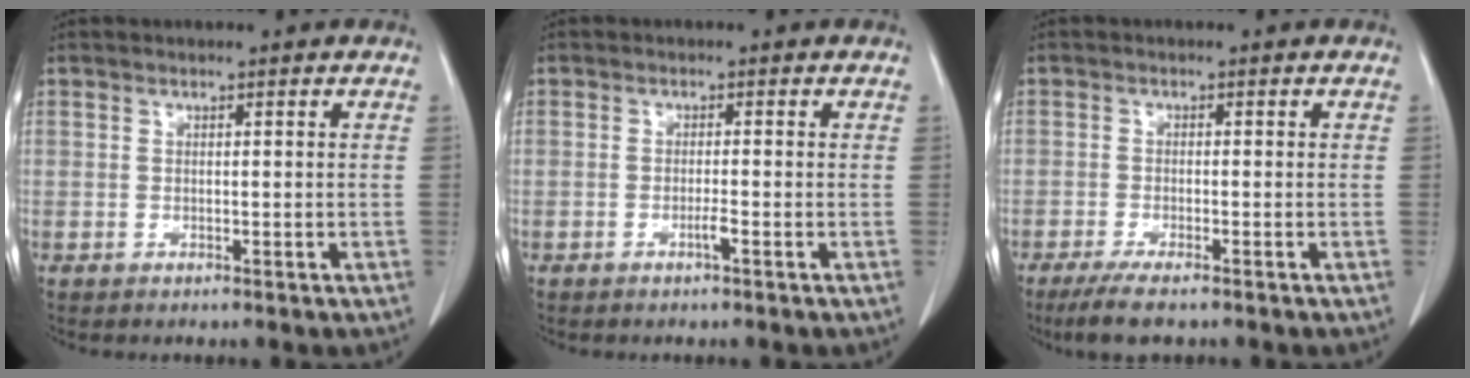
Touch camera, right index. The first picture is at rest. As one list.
[{"total": 1.3, "force": [-0.7, -0.1, 1.1], "torque": [-0.022, 0.000, -0.013]}, {"total": 5.4, "force": [-4.0, 0.7, 3.6], "torque": [-0.064, -0.014, -0.065]}]